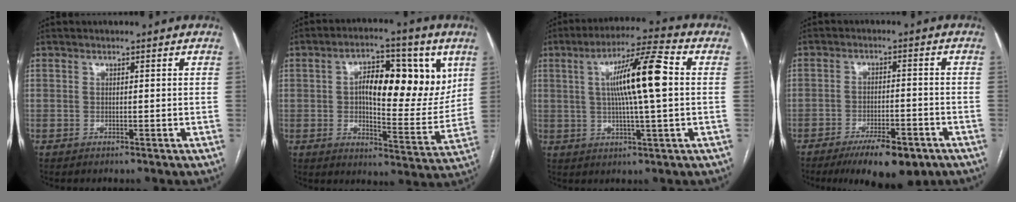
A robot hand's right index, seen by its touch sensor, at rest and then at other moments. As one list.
[{"total": 15.7, "force": [4.2, 6.0, 13.9], "torque": [-0.193, 0.019, 0.063]}, {"total": 12.0, "force": [1.6, 0.5, 11.9], "torque": [-0.206, 0.015, 0.024]}, {"total": 10.3, "force": [-6.9, 3.1, 6.9], "torque": [-0.102, -0.009, -0.107]}]